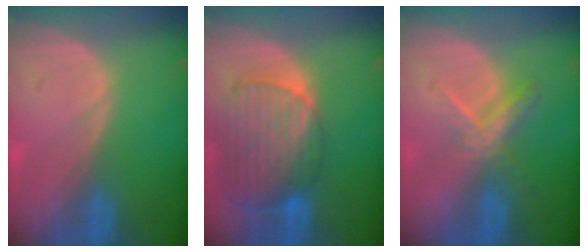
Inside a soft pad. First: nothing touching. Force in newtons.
{"total": 10.6, "press": 9.1, "slide": 5.6}
{"total": 5.5, "press": 4.9, "slide": 2.5}